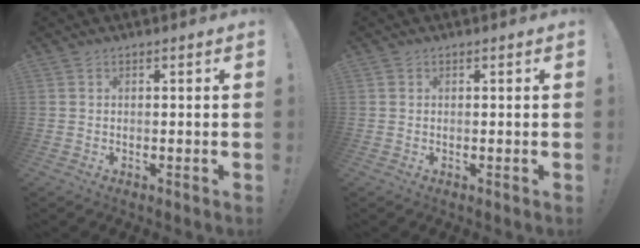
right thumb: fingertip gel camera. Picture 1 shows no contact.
{"total": 0.5, "force": [0.2, 0.5, 0.0], "torque": [-0.002, 0.002, 0.004]}